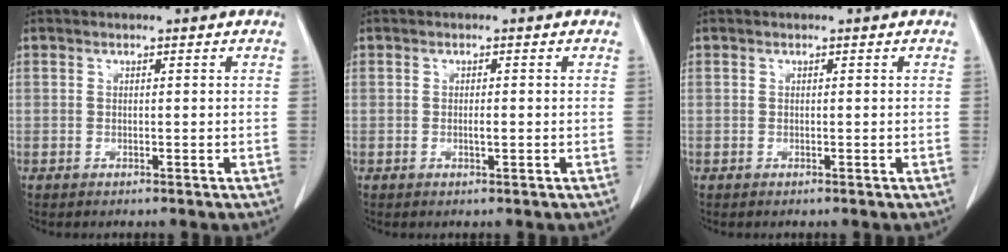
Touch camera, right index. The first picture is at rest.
{"total": 0.8, "force": [-0.1, 0.2, 0.7], "torque": [-0.014, -0.001, 0.000]}
{"total": 0.0}